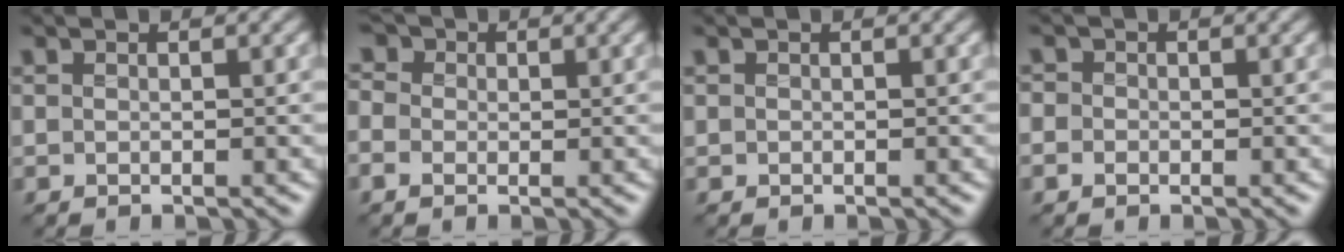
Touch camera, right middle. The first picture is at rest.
{"total": 4.1, "force": [0.8, 3.4, 2.1], "torque": [-0.052, 0.021, -0.008]}
{"total": 0.0}
{"total": 1.5, "force": [-0.3, 1.3, 0.5], "torque": [0.000, 0.000, -0.010]}